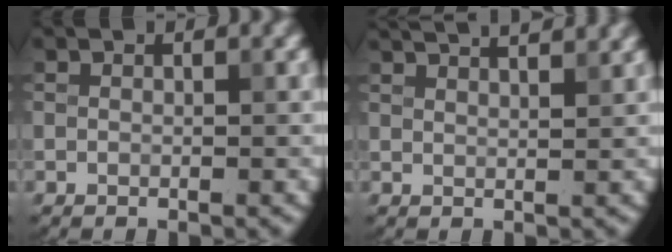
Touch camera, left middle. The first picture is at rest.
{"total": 4.5, "force": [3.9, 0.7, 2.0], "torque": [-0.022, 0.022, 0.045]}